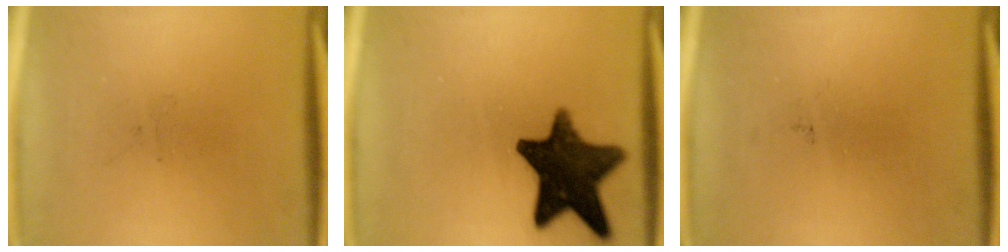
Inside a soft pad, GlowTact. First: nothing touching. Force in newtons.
{"total": 14.5}
{"total": 0.0}